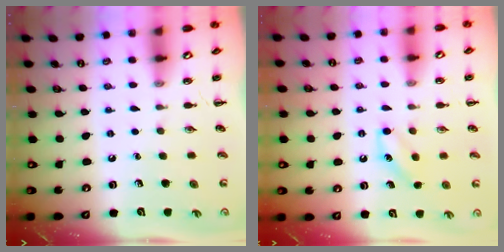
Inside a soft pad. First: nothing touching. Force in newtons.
{"total": 6.6, "press": 6.4, "slide": 1.6}